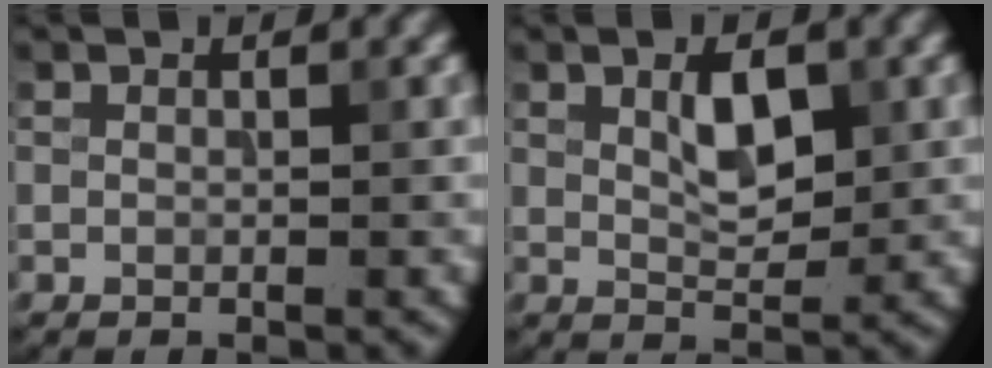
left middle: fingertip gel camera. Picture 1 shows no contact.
{"total": 3.2, "force": [0.9, 1.5, 2.7], "torque": [-0.047, 0.000, 0.017]}